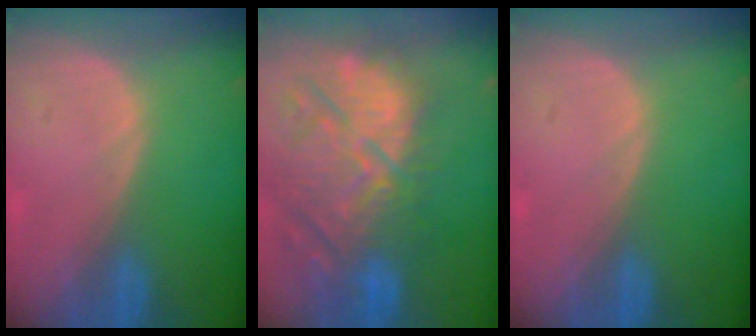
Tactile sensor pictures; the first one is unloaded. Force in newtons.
{"total": 14.0, "press": 12.5, "slide": 6.2}
{"total": 0.0}